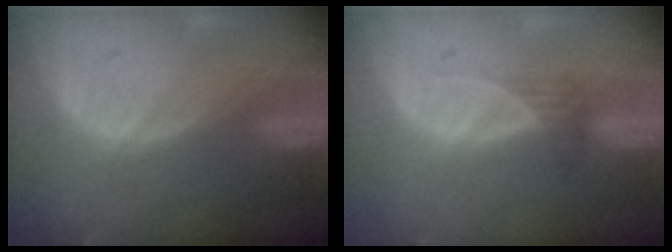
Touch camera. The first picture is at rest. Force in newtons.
{"total": 1.8, "press": 1.6, "slide": 0.8}